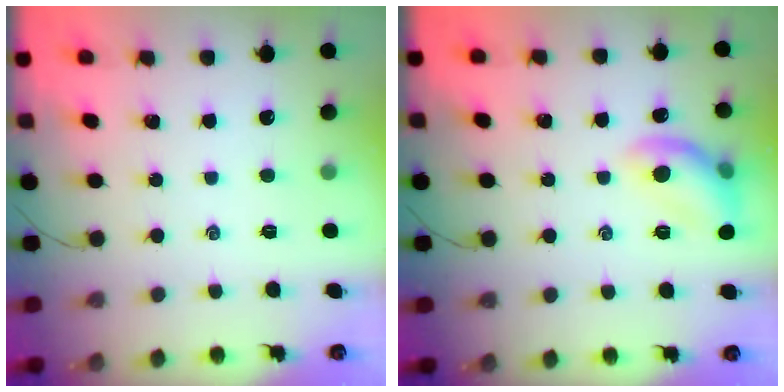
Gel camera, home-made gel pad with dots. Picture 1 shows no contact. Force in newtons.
{"total": 10.3, "press": 10.3, "slide": 0.1}